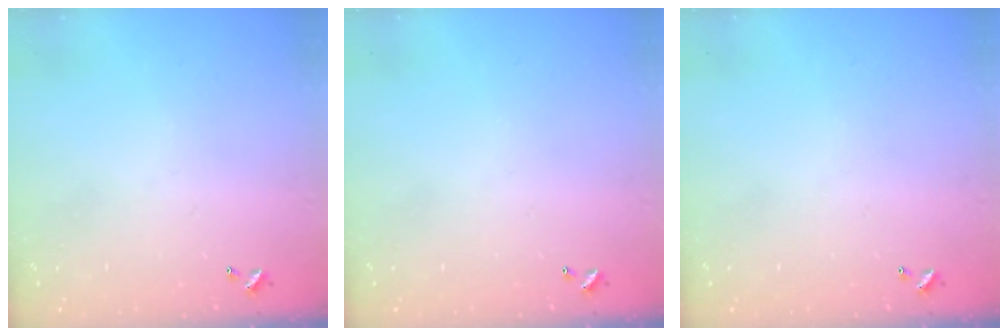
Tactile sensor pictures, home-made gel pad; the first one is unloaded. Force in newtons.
{"total": 0.0}
{"total": 0.0}